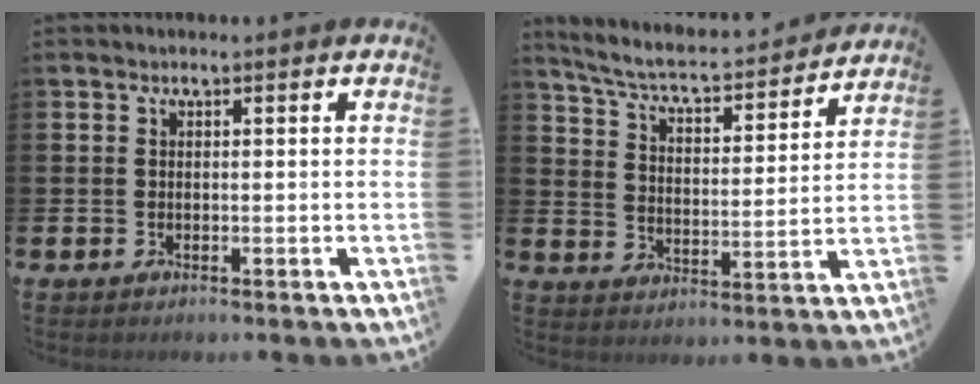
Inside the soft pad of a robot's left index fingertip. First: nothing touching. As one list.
[{"total": 6.3, "force": [5.7, 0.9, 2.3], "torque": [-0.076, -0.047, 0.093]}]